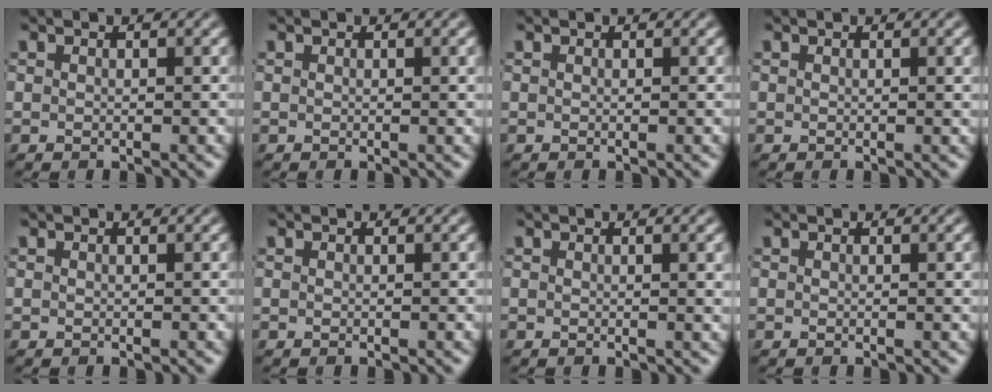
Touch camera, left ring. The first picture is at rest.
{"total": 1.0, "force": [0.2, 0.3, 0.9], "torque": [-0.009, 0.003, 0.002]}
{"total": 0.0}
{"total": 1.4, "force": [0.3, 0.4, 1.3], "torque": [-0.012, 0.004, 0.002]}
{"total": 0.0}
{"total": 0.0}
{"total": 1.7, "force": [0.4, 0.5, 1.5], "torque": [-0.013, 0.004, 0.003]}
{"total": 0.7, "force": [0.2, 0.2, 0.7], "torque": [-0.006, 0.003, 0.001]}